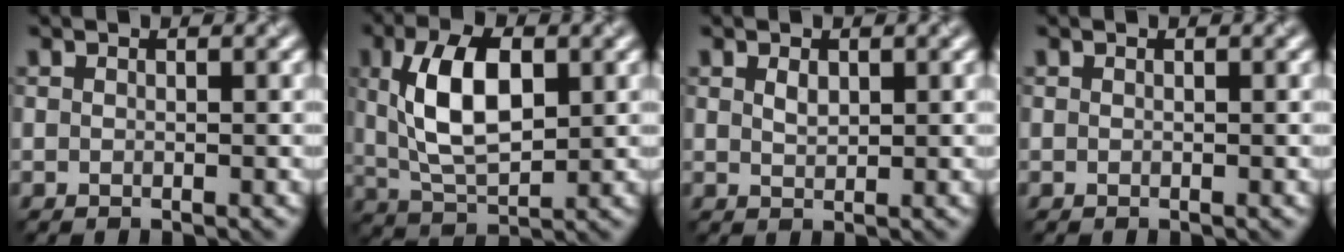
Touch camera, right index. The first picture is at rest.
{"total": 7.7, "force": [1.5, 3.8, 6.5], "torque": [-0.125, 0.007, 0.029]}
{"total": 1.1, "force": [0.6, 0.6, 0.7], "torque": [-0.016, 0.000, 0.014]}
{"total": 0.0}